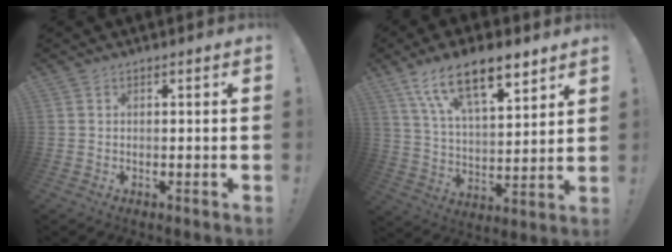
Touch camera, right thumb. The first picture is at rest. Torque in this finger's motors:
{"motor_torque": [0.29, 0.89, 1.65, 1.12, 0.53]}